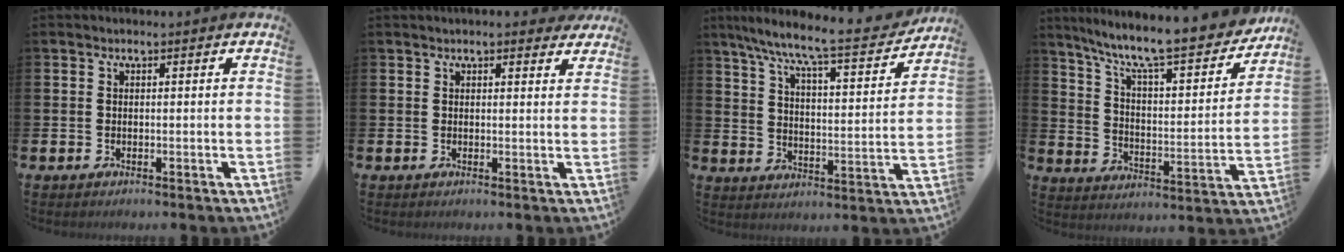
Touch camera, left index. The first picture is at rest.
{"total": 1.8, "force": [1.8, 0.2, 0.2], "torque": [-0.004, -0.004, 0.032]}
{"total": 8.8, "force": [8.0, 0.6, 3.8], "torque": [-0.099, -0.057, 0.129]}
{"total": 10.3, "force": [9.1, 1.5, 4.6], "torque": [-0.112, -0.070, 0.148]}